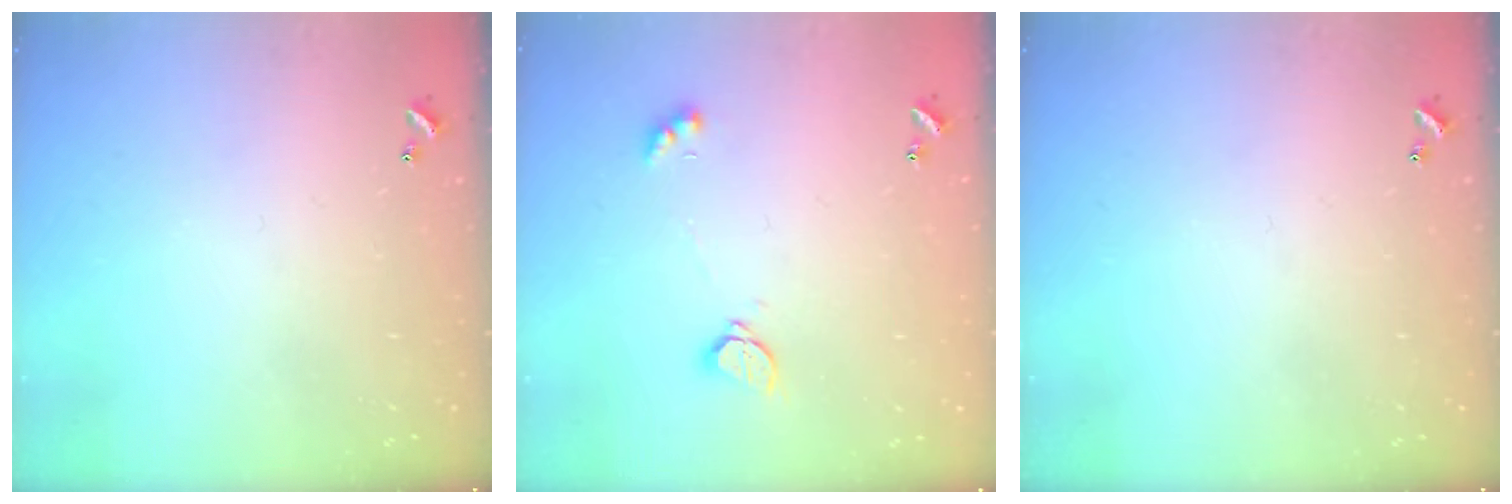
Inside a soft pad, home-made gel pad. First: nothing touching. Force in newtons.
{"total": 2.2, "press": 2.2, "slide": 0.2}
{"total": 0.0}